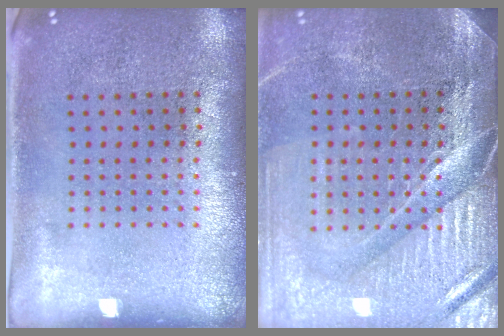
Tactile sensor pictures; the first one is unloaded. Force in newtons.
{"total": 4.4, "press": 3.9, "slide": 1.9}